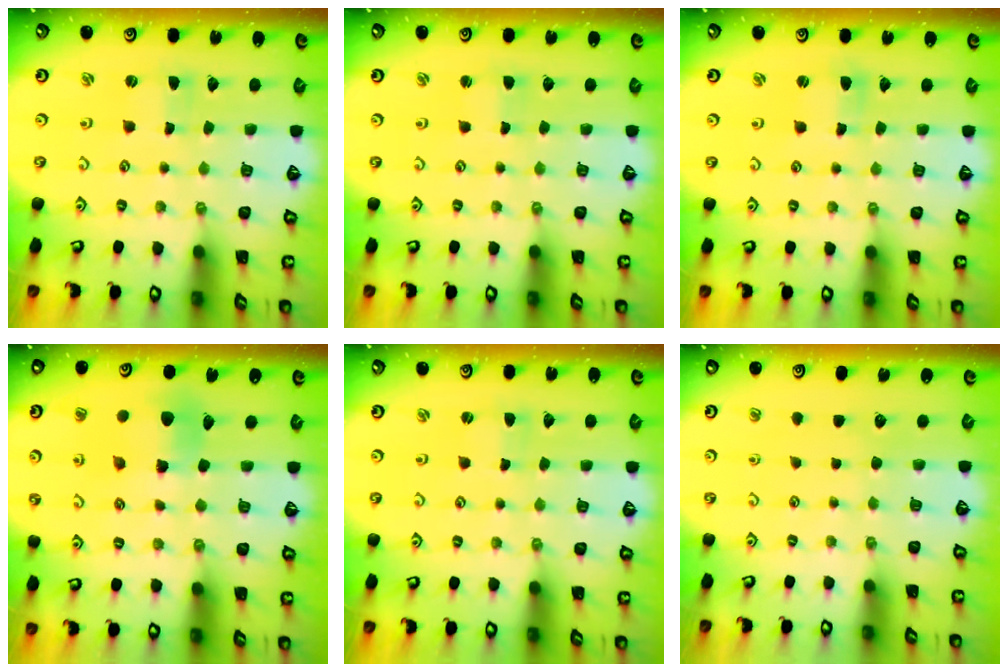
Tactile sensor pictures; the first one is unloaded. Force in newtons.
{"total": 1.4, "press": 1.4, "slide": 0.1}
{"total": 1.6, "press": 1.6, "slide": 0.3}
{"total": 6.8, "press": 6.8, "slide": 0.2}
{"total": 0.6, "press": 0.6, "slide": 0.1}
{"total": 0.0}